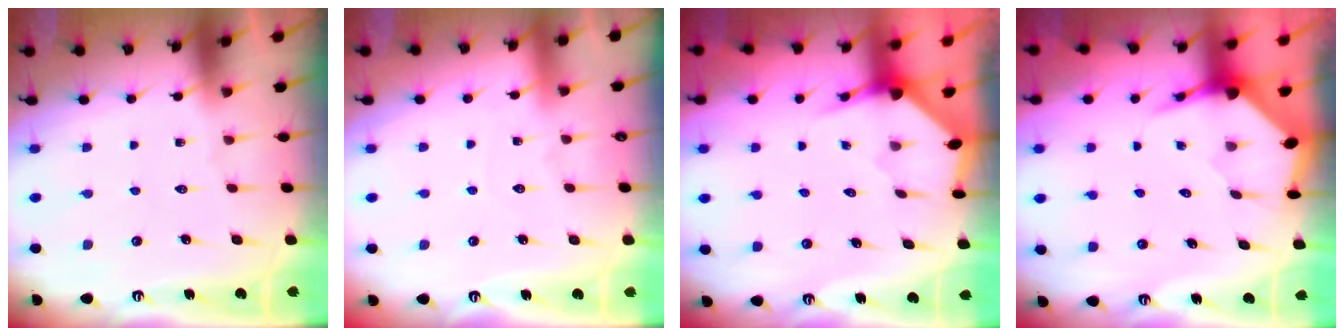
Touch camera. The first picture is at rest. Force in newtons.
{"total": 2.4, "press": 2.4, "slide": 0.2}
{"total": 3.2, "press": 3.2, "slide": 0.1}
{"total": 3.5, "press": 3.5, "slide": 0.5}